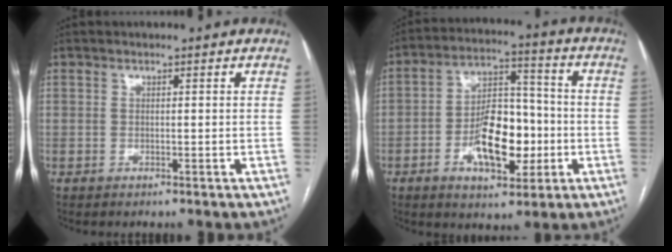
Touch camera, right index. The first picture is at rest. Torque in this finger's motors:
{"motor_torque": [0.49, -0.07, 0.35, 0.16]}